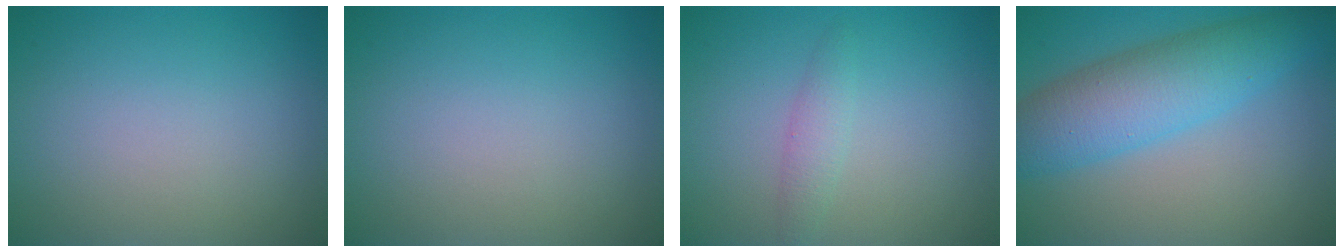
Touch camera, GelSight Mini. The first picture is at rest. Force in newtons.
{"total": 0.0}
{"total": 1.5, "press": 1.5, "slide": 0.1}
{"total": 6.8, "press": 6.8, "slide": 0.1}